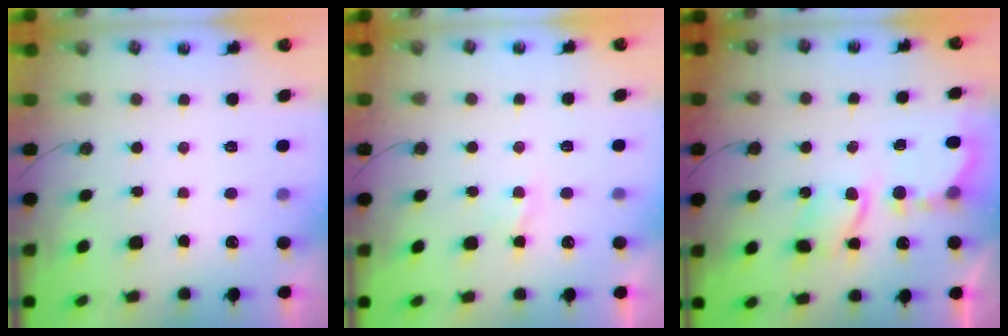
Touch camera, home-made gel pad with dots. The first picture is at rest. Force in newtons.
{"total": 2.3, "press": 2.3, "slide": 0.4}
{"total": 6.1, "press": 6.1, "slide": 0.1}